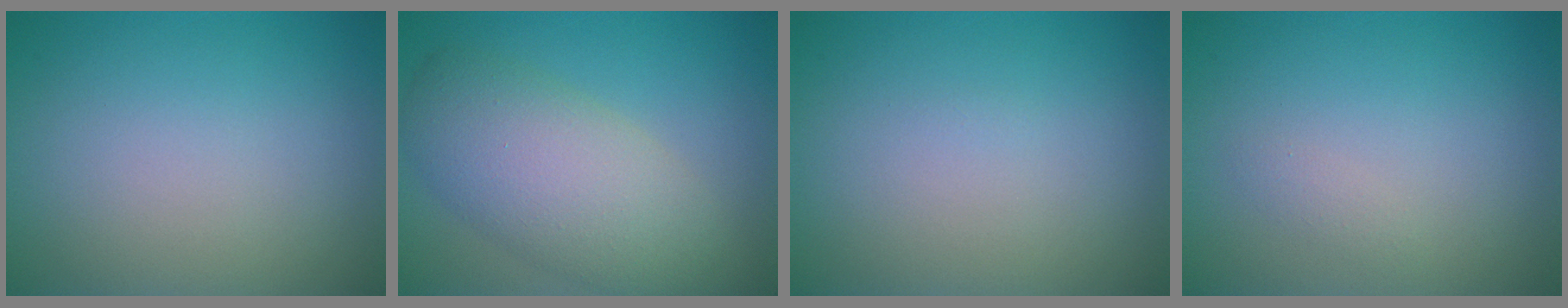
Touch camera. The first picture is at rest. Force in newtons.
{"total": 7.3, "press": 7.3, "slide": 0.5}
{"total": 0.0}
{"total": 0.7, "press": 0.7, "slide": 0.1}